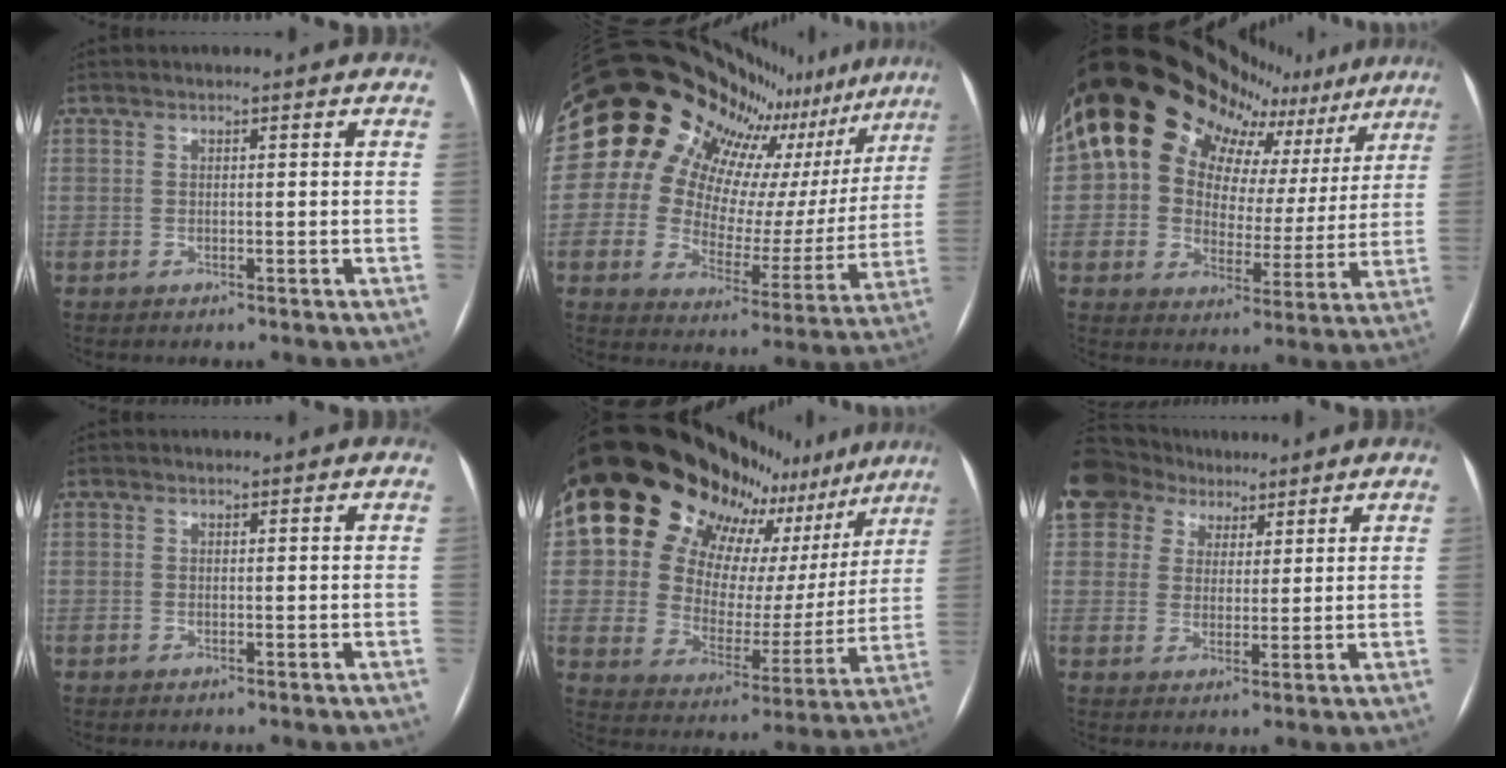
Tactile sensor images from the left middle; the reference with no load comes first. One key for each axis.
{"total": 23.8, "fx": 19.1, "fy": 10.0, "fz": 10.0, "tx": -0.164, "ty": -0.013, "tz": 0.247}
{"total": 23.5, "fx": 16.0, "fy": 13.6, "fz": 10.6, "tx": -0.165, "ty": 0.080, "tz": 0.203}
{"total": 0.0}
{"total": 24.5, "fx": 17.5, "fy": 14.0, "fz": 9.9, "tx": -0.143, "ty": 0.056, "tz": 0.225}
{"total": 15.1, "fx": 9.5, "fy": 10.7, "fz": 4.8, "tx": -0.144, "ty": 0.063, "tz": 0.181}